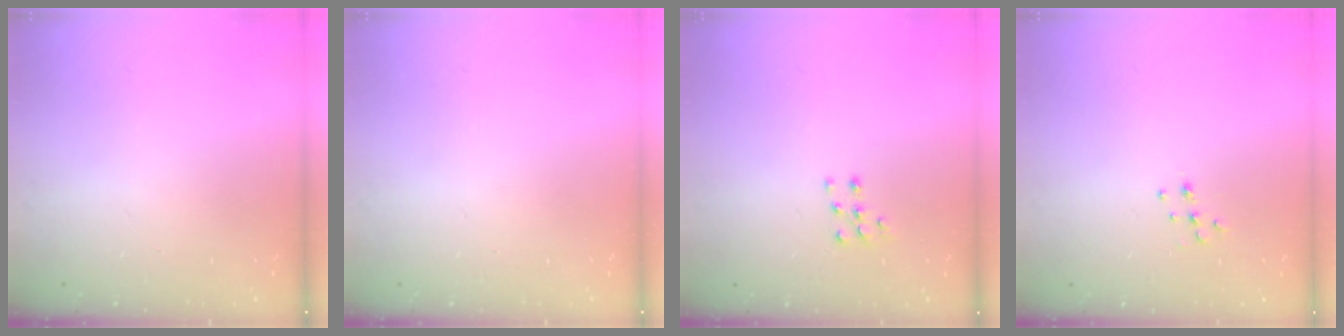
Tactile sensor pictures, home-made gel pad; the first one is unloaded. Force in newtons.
{"total": 0.0}
{"total": 6.1, "press": 6.0, "slide": 0.5}
{"total": 7.0, "press": 6.9, "slide": 0.6}